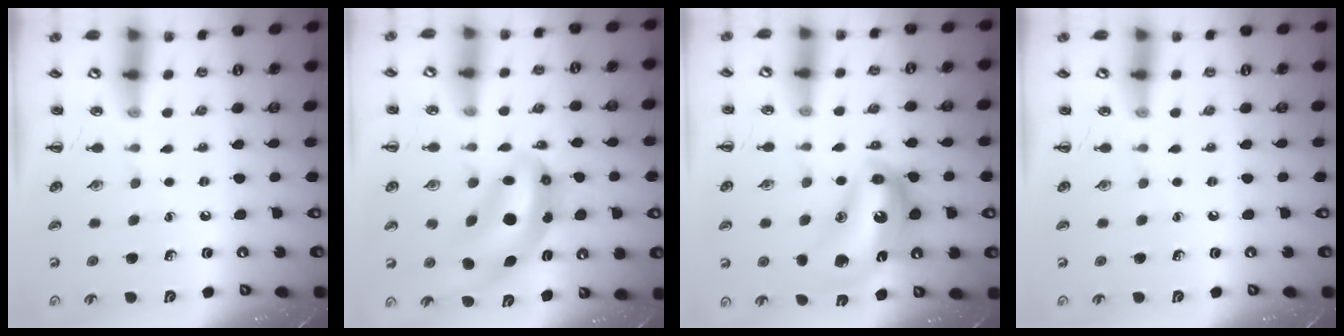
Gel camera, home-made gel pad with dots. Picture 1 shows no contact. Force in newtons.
{"total": 9.4, "press": 9.1, "slide": 2.5}
{"total": 15.3, "press": 15.3, "slide": 1.3}
{"total": 0.0}